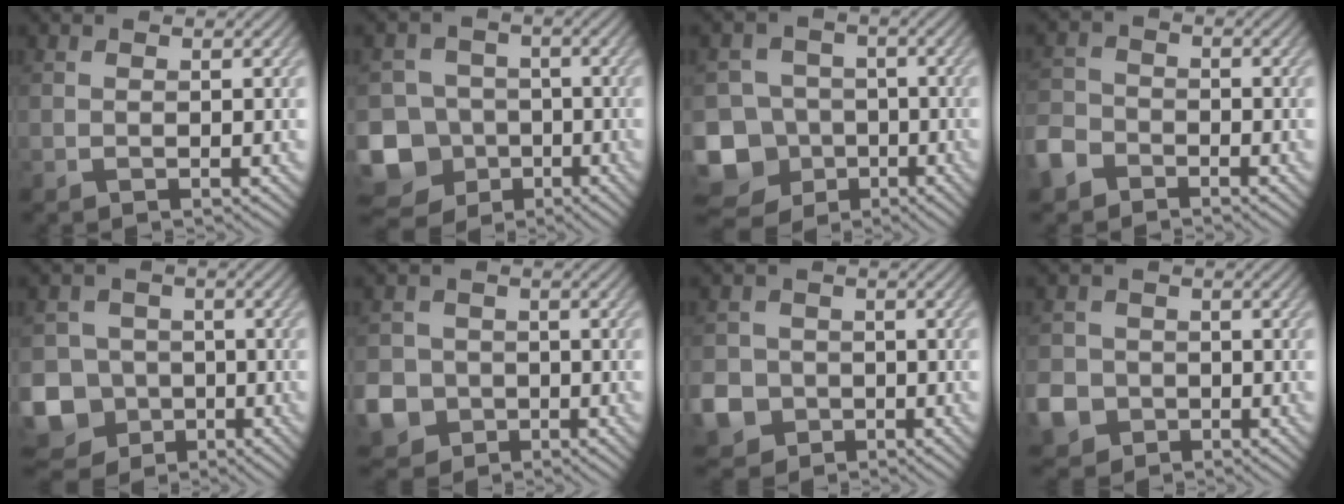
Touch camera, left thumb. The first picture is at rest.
{"total": 13.1, "force": [-5.9, 11.1, 3.7], "torque": [-0.126, -0.039, -0.118]}
{"total": 13.5, "force": [-6.1, 11.4, 3.8], "torque": [-0.130, -0.038, -0.121]}
{"total": 4.8, "force": [-3.3, 3.1, 1.6], "torque": [-0.045, -0.001, -0.078]}
{"total": 12.0, "force": [-4.9, 10.5, 3.2], "torque": [-0.112, -0.043, -0.105]}
{"total": 8.6, "force": [-3.3, 7.6, 2.2], "torque": [-0.078, -0.037, -0.080]}
{"total": 7.2, "force": [-2.9, 6.3, 2.0], "torque": [-0.067, -0.026, -0.075]}
{"total": 5.6, "force": [-2.3, 4.8, 1.7], "torque": [-0.049, -0.014, -0.061]}